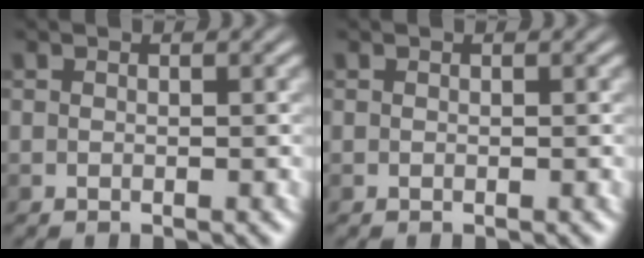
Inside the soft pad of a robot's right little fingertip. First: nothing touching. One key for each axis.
{"total": 0.0}